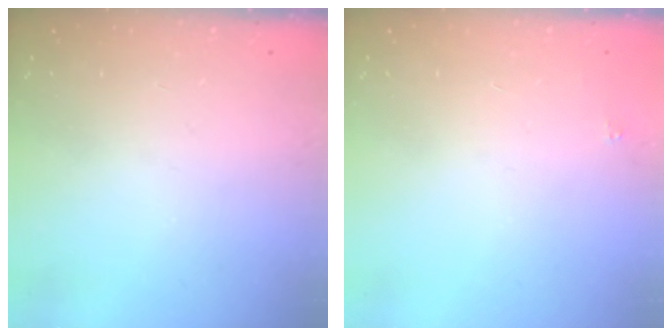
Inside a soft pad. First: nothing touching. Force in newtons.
{"total": 1.8, "press": 1.7, "slide": 0.1}